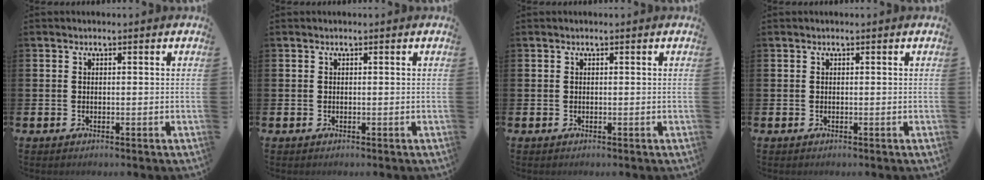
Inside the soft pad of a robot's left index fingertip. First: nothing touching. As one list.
[{"total": 0.0}, {"total": 0.0}, {"total": 0.0}]